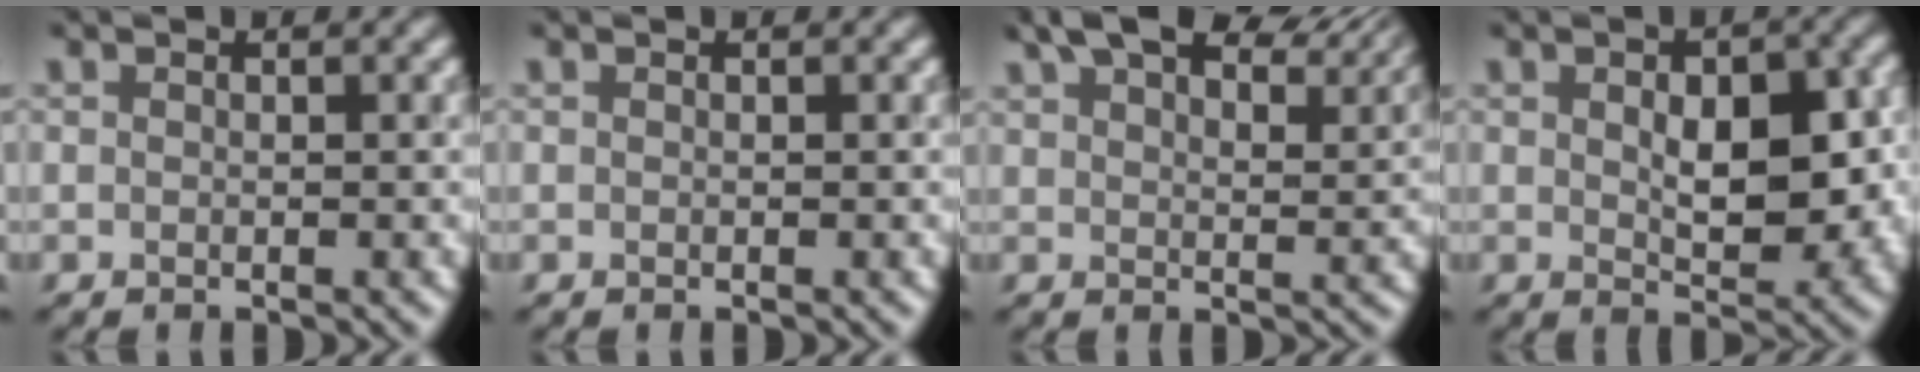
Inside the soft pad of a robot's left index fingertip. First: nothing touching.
{"total": 0.0}
{"total": 10.0, "force": [7.8, 3.1, 5.4], "torque": [-0.074, 0.026, 0.105]}
{"total": 6.3, "force": [0.2, 3.4, 5.3], "torque": [-0.072, 0.000, 0.010]}